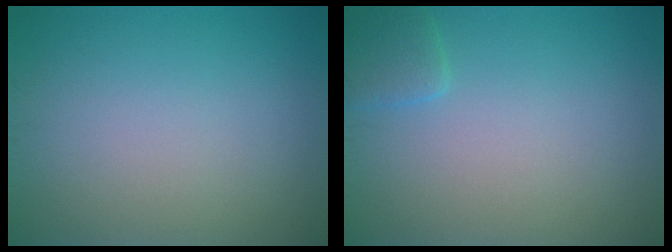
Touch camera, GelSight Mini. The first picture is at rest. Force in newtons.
{"total": 1.6, "press": 1.6, "slide": 0.1}